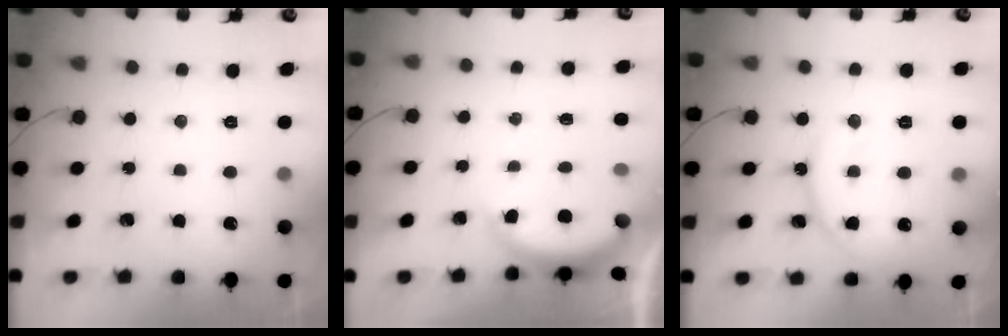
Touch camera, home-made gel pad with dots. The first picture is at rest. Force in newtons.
{"total": 2.2, "press": 2.2, "slide": 0.5}
{"total": 13.3, "press": 13.3, "slide": 1.1}